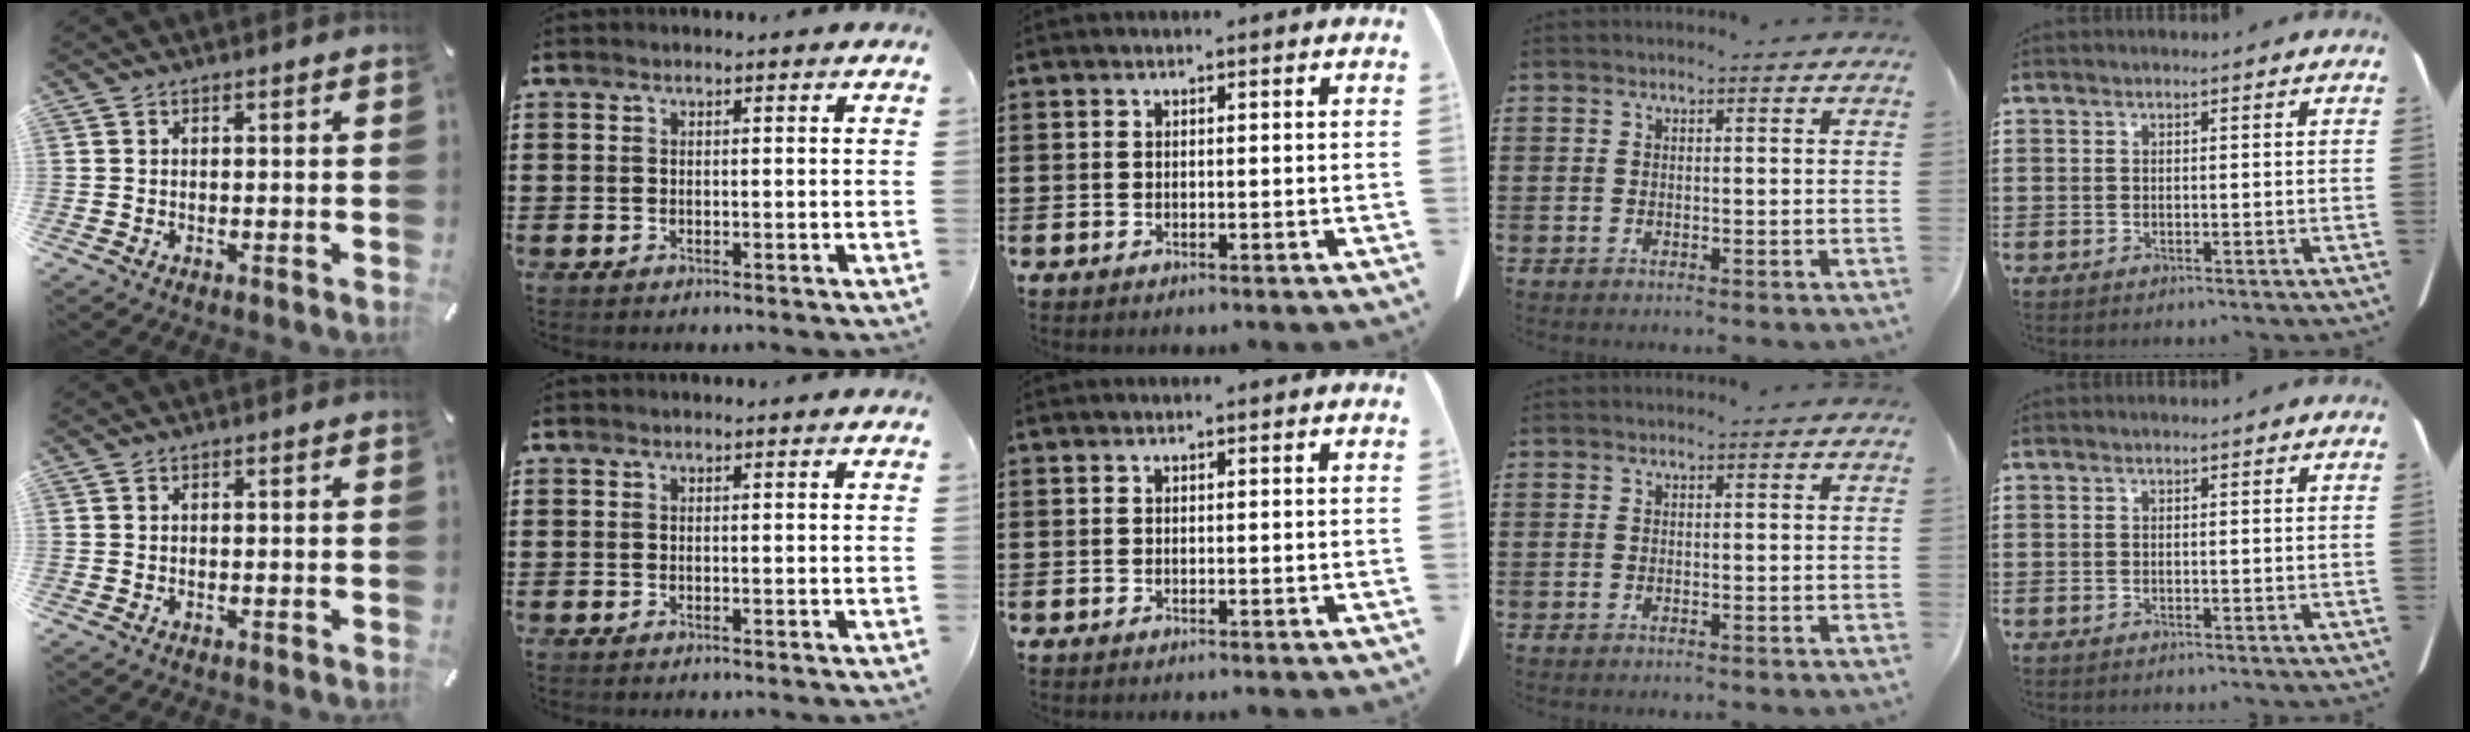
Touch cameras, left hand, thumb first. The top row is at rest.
{}